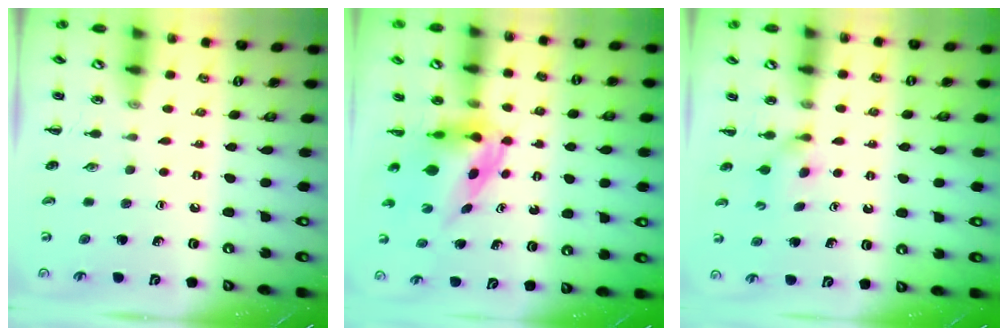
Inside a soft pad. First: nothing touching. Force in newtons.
{"total": 3.8, "press": 3.7, "slide": 0.9}
{"total": 4.2, "press": 4.1, "slide": 0.8}